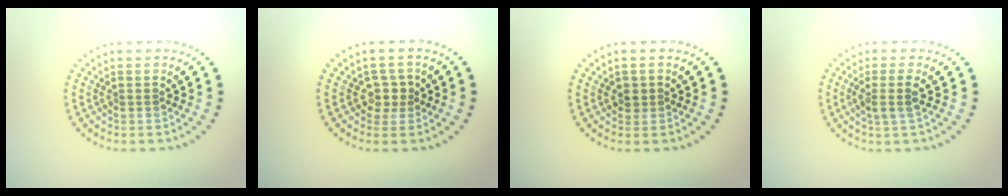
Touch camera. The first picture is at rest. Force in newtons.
{"total": 1.6, "press": 1.2, "slide": 1.0}
{"total": 1.1, "press": 1.0, "slide": 0.4}
{"total": 1.9, "press": 1.5, "slide": 1.1}